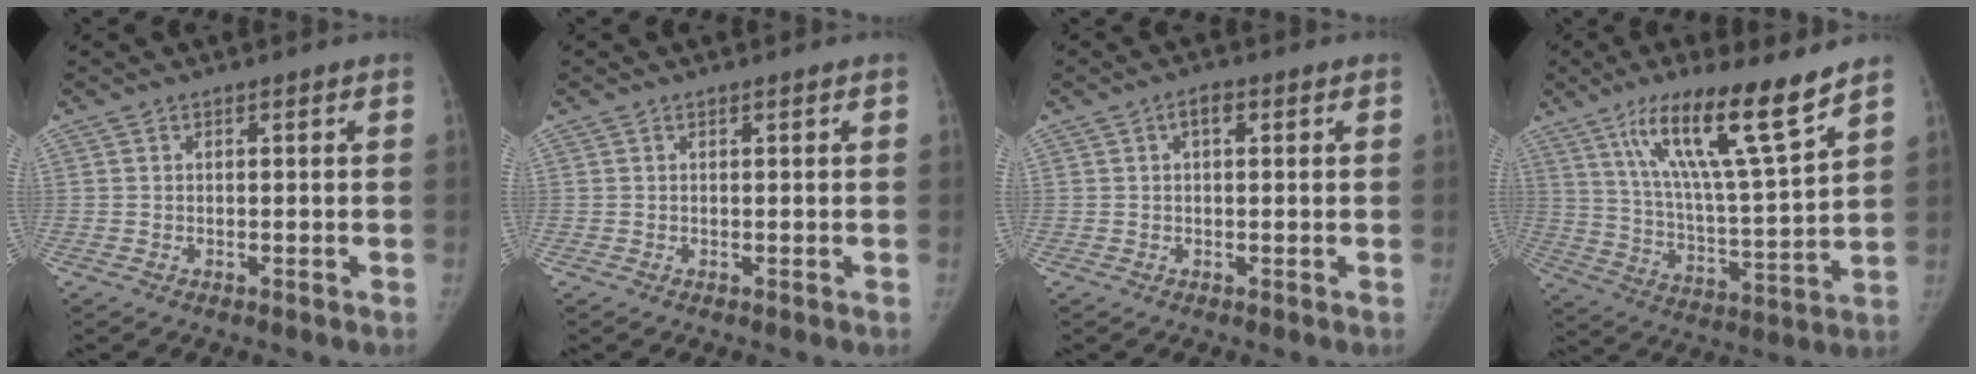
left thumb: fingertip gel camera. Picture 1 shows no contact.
{"total": 0.0}
{"total": 2.2, "force": [0.7, 1.2, 1.7], "torque": [-0.024, 0.010, 0.007]}
{"total": 18.4, "force": [11.7, 2.0, 14.0], "torque": [-0.227, -0.061, 0.206]}